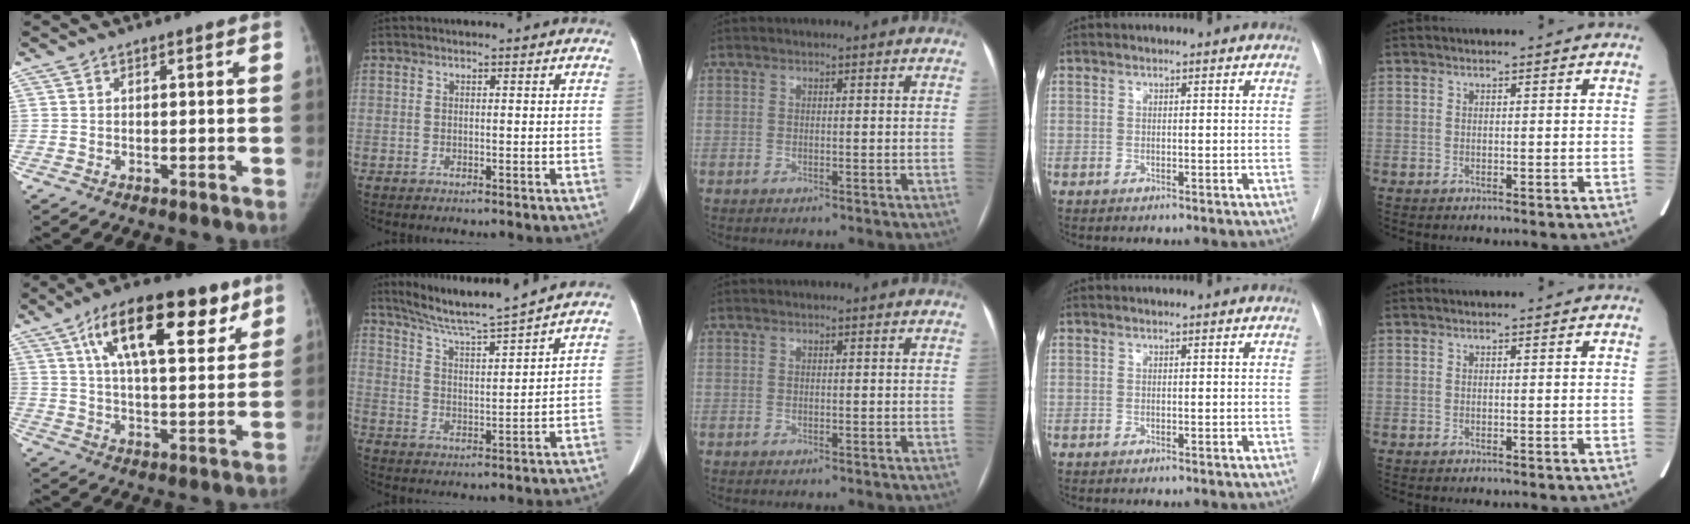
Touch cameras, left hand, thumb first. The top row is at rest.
{"thumb": {"total": 20.5, "force": [10.3, 8.7, 15.4], "torque": [-0.215, -0.017, 0.169]}, "index": {"total": 10.4, "force": [9.4, -1.7, 4.1], "torque": [-0.074, 0.000, 0.167]}}